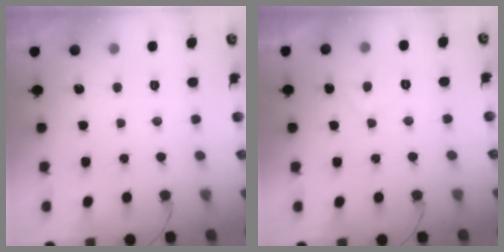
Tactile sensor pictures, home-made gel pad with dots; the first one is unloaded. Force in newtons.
{"total": 2.0, "press": 1.9, "slide": 0.7}